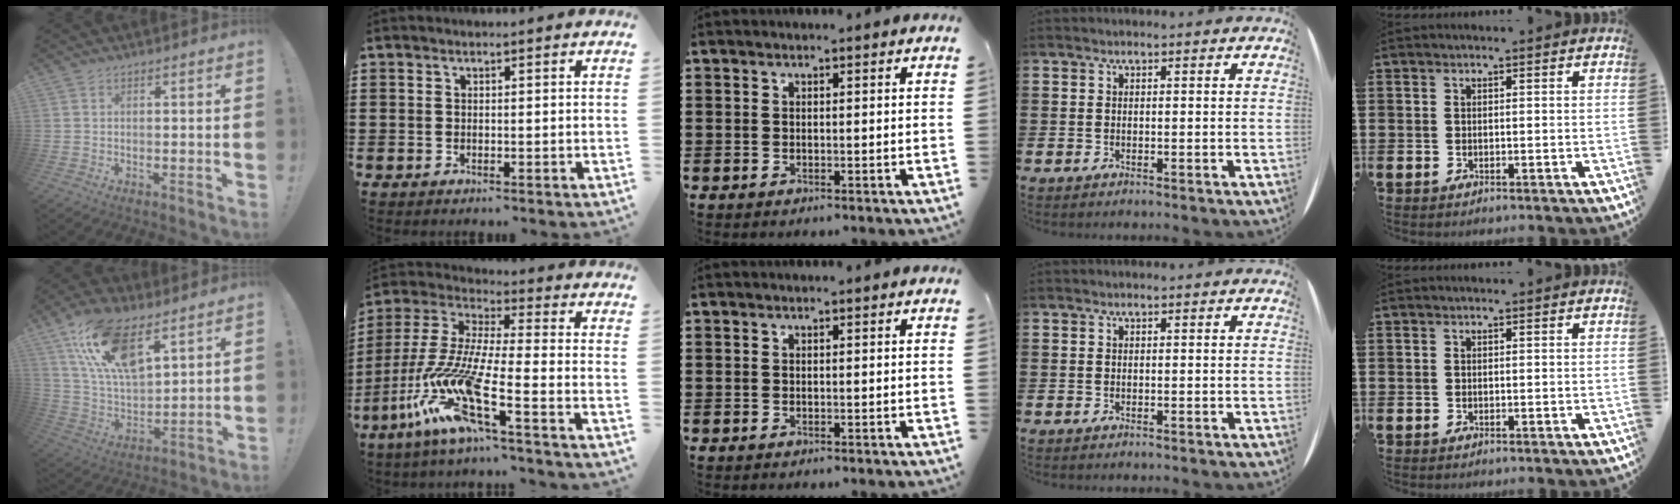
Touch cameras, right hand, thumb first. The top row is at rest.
{"thumb": {"total": 17.6, "force": [10.3, 7.6, 12.0], "torque": [-0.233, -0.047, 0.185]}, "index": {"total": 14.1, "force": [-8.4, 1.8, 11.1], "torque": [-0.262, -0.025, -0.170]}}